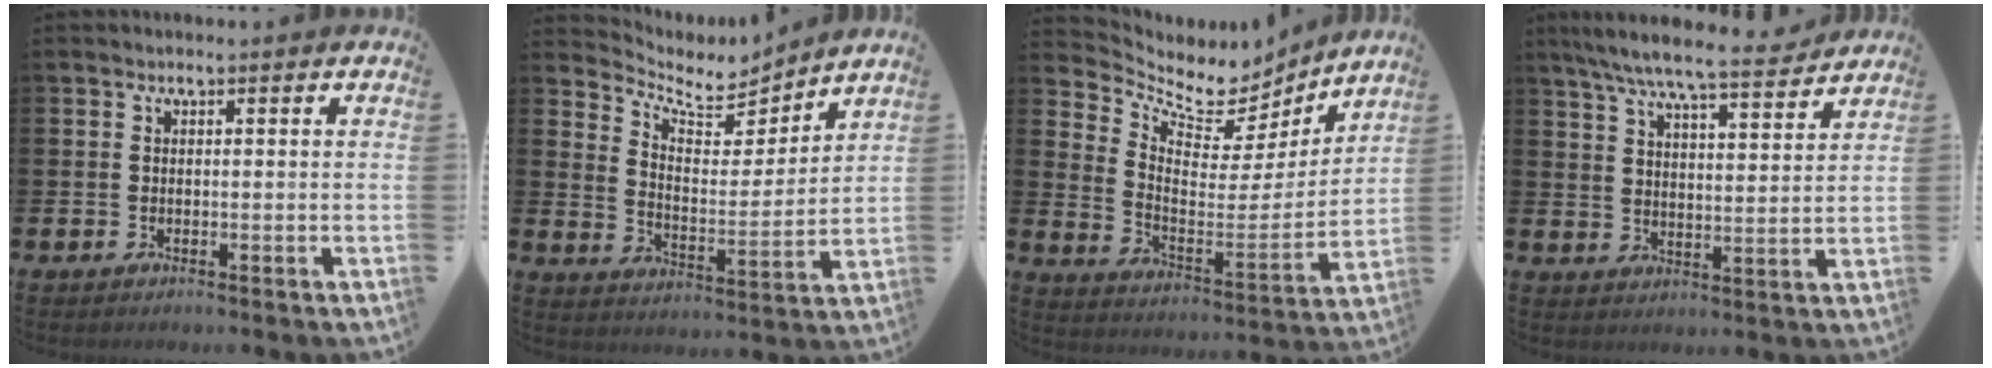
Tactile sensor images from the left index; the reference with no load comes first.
{"total": 6.6, "force": [6.1, 2.2, 1.0], "torque": [-0.050, -0.053, 0.102]}
{"total": 7.6, "force": [6.5, 3.4, 1.8], "torque": [-0.057, -0.057, 0.109]}
{"total": 8.2, "force": [7.5, 0.8, 3.2], "torque": [-0.084, -0.043, 0.131]}